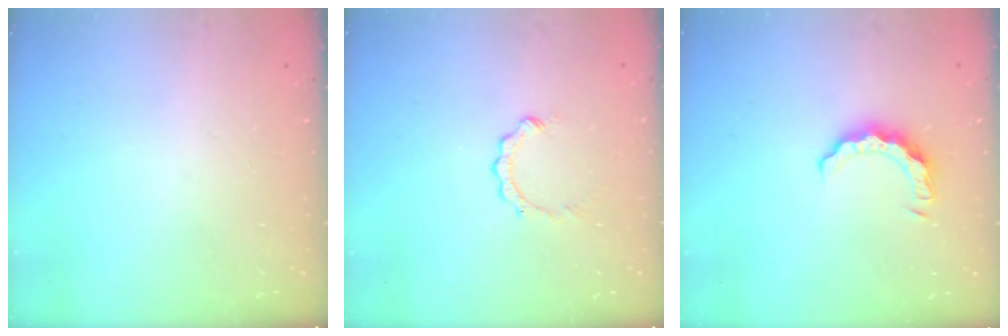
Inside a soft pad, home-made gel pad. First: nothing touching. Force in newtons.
{"total": 2.6, "press": 2.6, "slide": 0.3}
{"total": 7.4, "press": 7.4, "slide": 0.6}